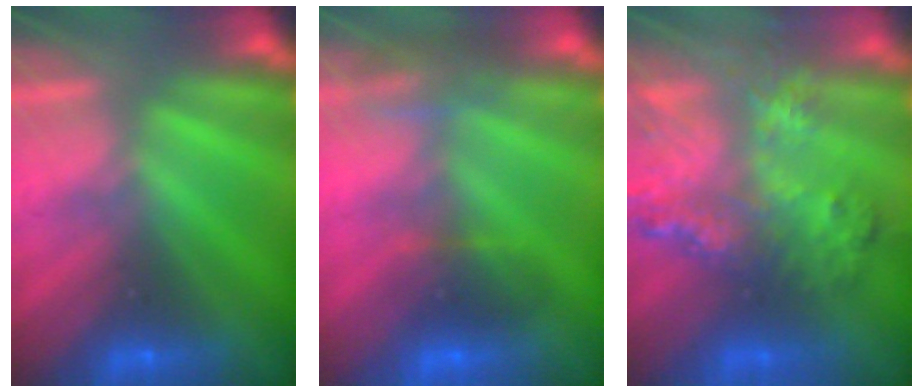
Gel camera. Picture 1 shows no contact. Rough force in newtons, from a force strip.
{"total": 3.1}
{"total": 7.9}